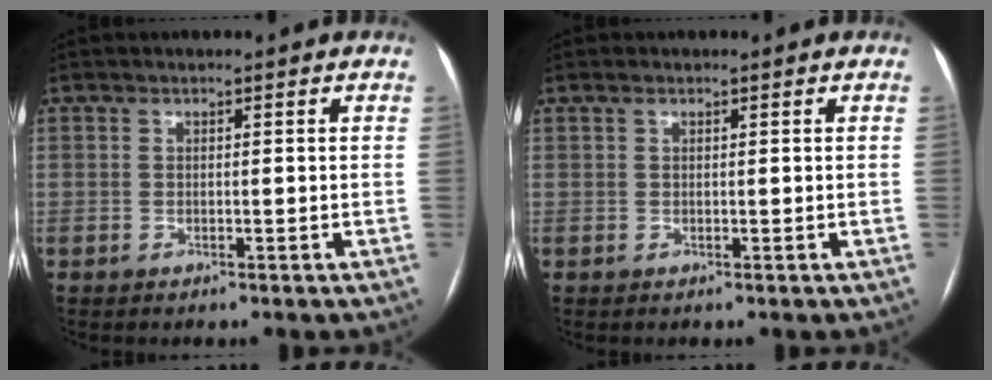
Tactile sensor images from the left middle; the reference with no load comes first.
{"total": 0.5, "force": [0.4, 0.2, 0.3], "torque": [-0.008, 0.008, 0.007]}